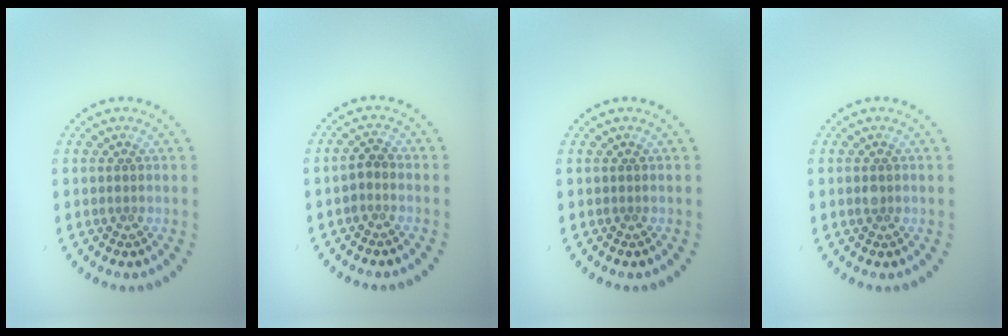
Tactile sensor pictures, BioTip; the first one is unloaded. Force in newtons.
{"total": 1.3, "press": 1.0, "slide": 0.7}
{"total": 0.0}
{"total": 1.0, "press": 1.0, "slide": 0.1}